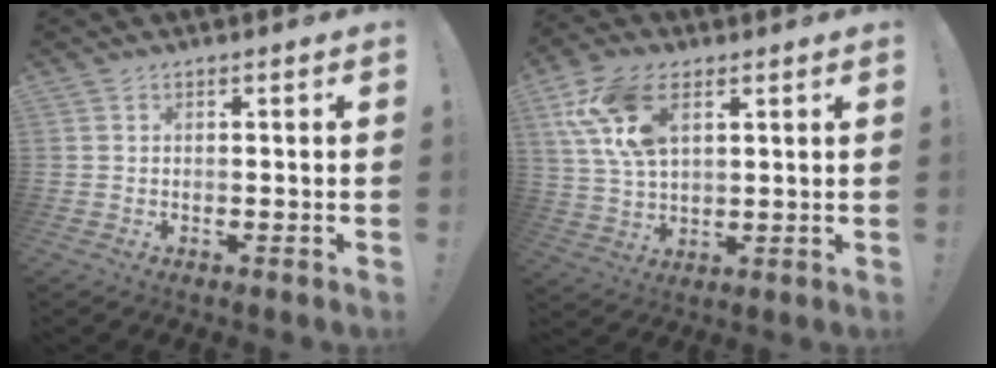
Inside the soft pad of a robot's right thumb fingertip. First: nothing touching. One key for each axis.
{"total": 14.4, "fx": 6.2, "fy": 8.3, "fz": 10.0, "tx": -0.206, "ty": -0.013, "tz": 0.115}